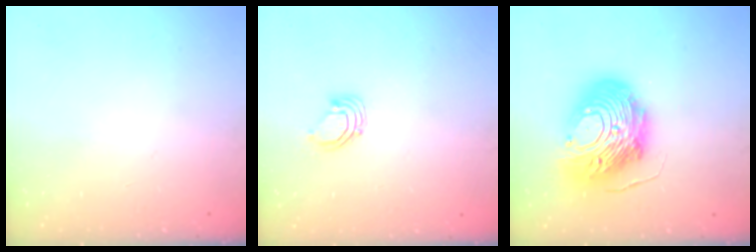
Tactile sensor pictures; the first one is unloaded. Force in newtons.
{"total": 2.7, "press": 2.7, "slide": 0.2}
{"total": 19.8, "press": 19.7, "slide": 1.9}